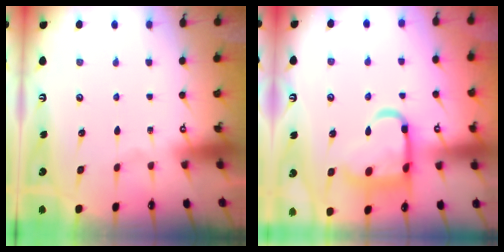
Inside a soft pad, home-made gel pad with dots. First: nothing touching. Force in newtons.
{"total": 15.0, "press": 15.0, "slide": 1.3}